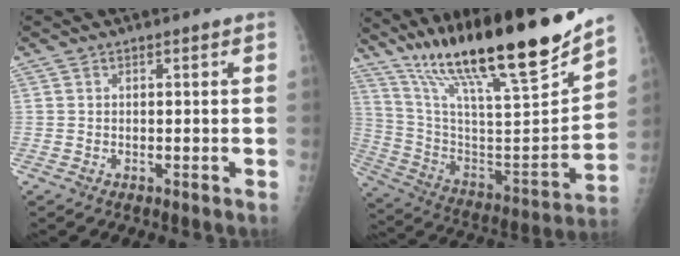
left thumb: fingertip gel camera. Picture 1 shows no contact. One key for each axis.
{"total": 29.4, "fx": 21.8, "fy": 3.7, "fz": 19.3, "tx": -0.307, "ty": -0.086, "tz": 0.371}